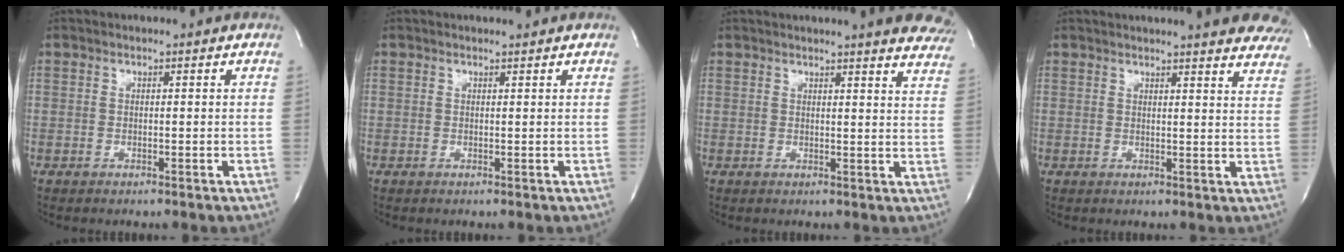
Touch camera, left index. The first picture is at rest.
{"total": 0.6, "force": [0.6, -0.1, 0.0], "torque": [-0.007, -0.002, 0.010]}
{"total": 17.2, "force": [15.8, 2.0, 6.6], "torque": [-0.083, -0.049, 0.163]}
{"total": 20.1, "force": [18.4, 2.7, 7.4], "torque": [-0.098, -0.049, 0.196]}